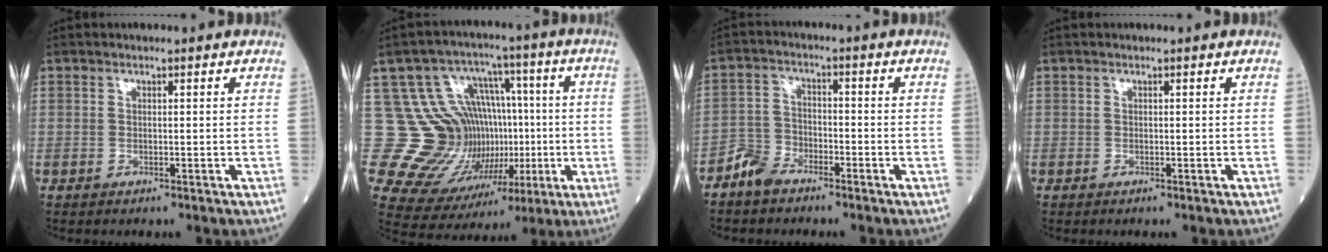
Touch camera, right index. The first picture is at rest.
{"total": 16.8, "force": [-0.3, 14.2, 9.0], "torque": [-0.148, 0.055, 0.027]}
{"total": 4.3, "force": [-3.6, 2.1, 1.1], "torque": [-0.023, 0.004, -0.074]}
{"total": 0.0}